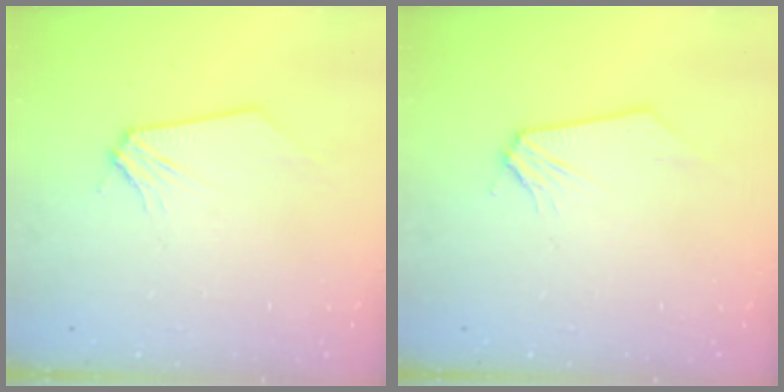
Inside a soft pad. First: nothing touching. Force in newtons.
{"total": 0.0}